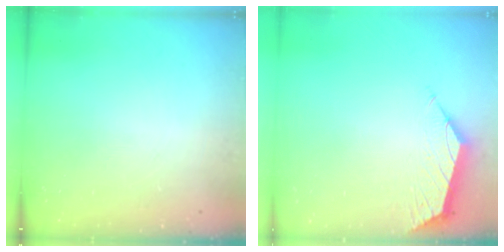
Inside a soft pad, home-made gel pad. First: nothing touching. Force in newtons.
{"total": 1.6, "press": 1.5, "slide": 0.5}